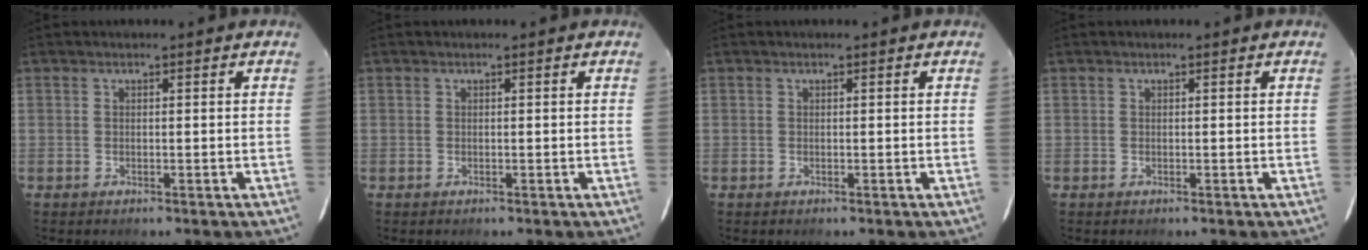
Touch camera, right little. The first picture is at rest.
{"total": 0.0}
{"total": 0.0}
{"total": 0.0}